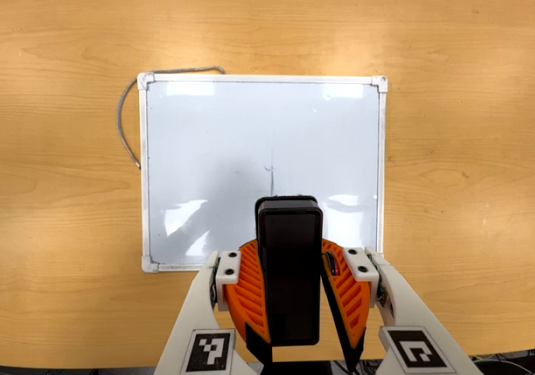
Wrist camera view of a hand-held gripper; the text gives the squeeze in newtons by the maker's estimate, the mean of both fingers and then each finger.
{"total": 10.5, "left": 9.9, "right": 11.2}